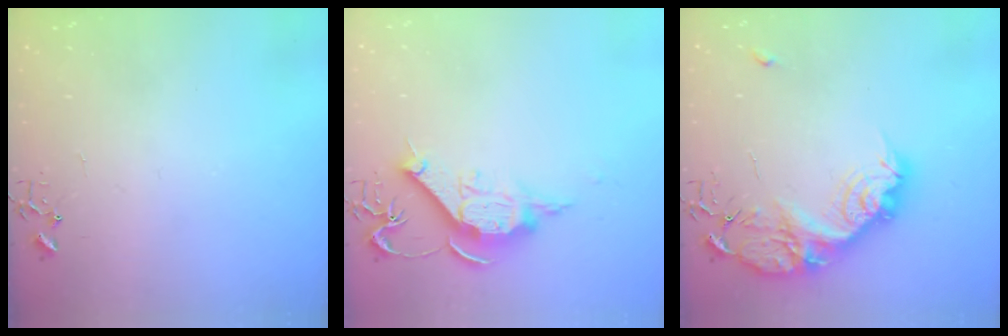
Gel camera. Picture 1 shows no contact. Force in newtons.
{"total": 12.1, "press": 12.0, "slide": 1.3}
{"total": 20.8, "press": 20.7, "slide": 1.5}